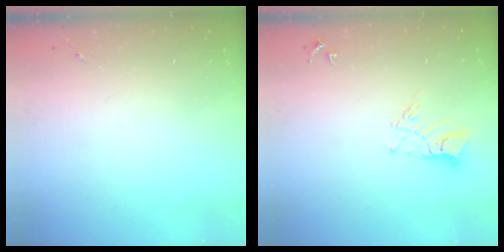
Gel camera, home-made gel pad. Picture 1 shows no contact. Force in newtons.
{"total": 7.7, "press": 7.7, "slide": 0.7}